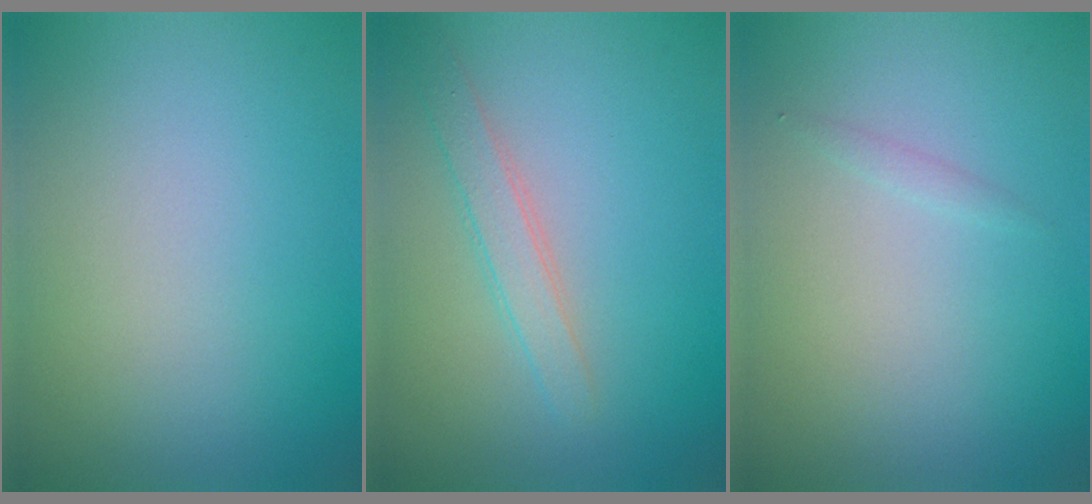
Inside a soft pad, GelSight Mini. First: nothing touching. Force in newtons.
{"total": 2.3, "press": 2.3, "slide": 0.1}
{"total": 0.5, "press": 0.5, "slide": 0.0}